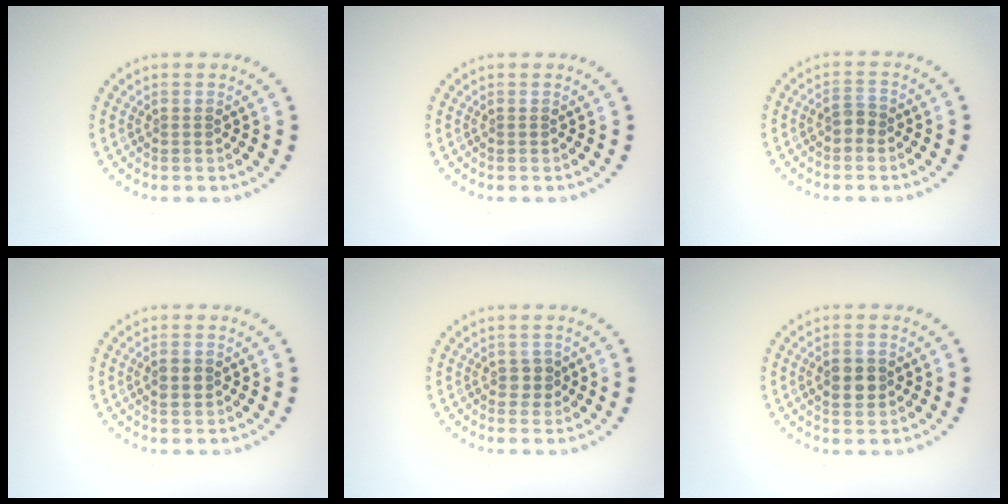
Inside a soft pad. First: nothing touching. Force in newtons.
{"total": 0.0}
{"total": 1.3, "press": 1.2, "slide": 0.5}
{"total": 1.5, "press": 1.5, "slide": 0.1}
{"total": 1.1, "press": 1.1, "slide": 0.4}
{"total": 3.0, "press": 3.0, "slide": 0.1}